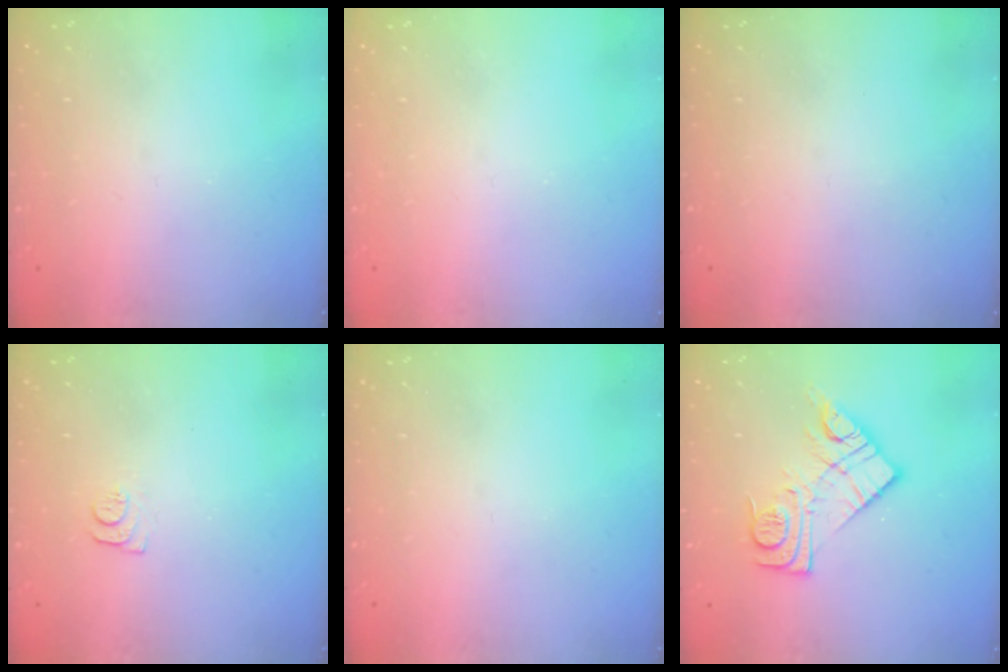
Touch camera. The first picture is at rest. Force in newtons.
{"total": 2.2, "press": 2.1, "slide": 0.4}
{"total": 0.0}
{"total": 5.2, "press": 5.2, "slide": 0.7}
{"total": 0.0}
{"total": 13.8, "press": 13.7, "slide": 0.8}